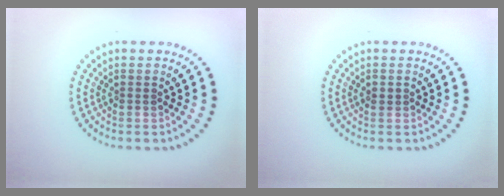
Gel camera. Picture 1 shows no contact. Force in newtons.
{"total": 0.7, "press": 0.7, "slide": 0.2}